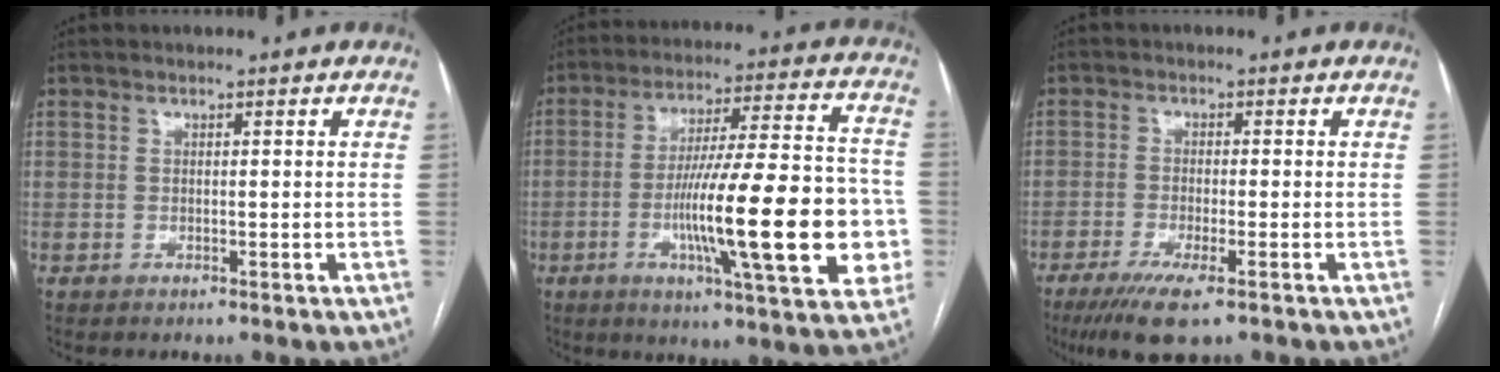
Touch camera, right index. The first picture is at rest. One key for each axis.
{"total": 22.8, "fx": -5.0, "fy": 3.2, "fz": 22.0, "tx": -0.304, "ty": 0.009, "tz": -0.070}
{"total": 6.8, "fx": -4.3, "fy": 0.8, "fz": 5.1, "tx": -0.093, "ty": -0.018, "tz": -0.071}